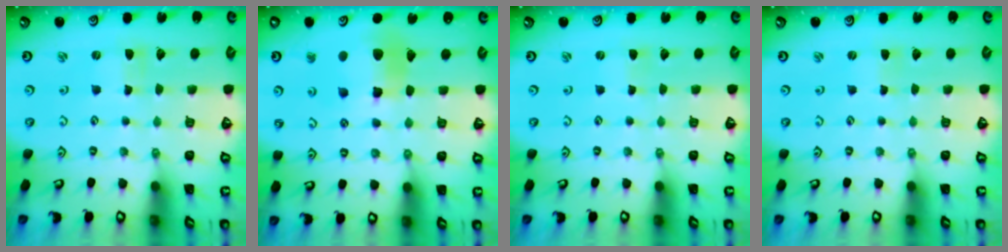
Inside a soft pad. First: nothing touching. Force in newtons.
{"total": 11.6, "press": 11.5, "slide": 1.5}
{"total": 0.0}
{"total": 0.0}